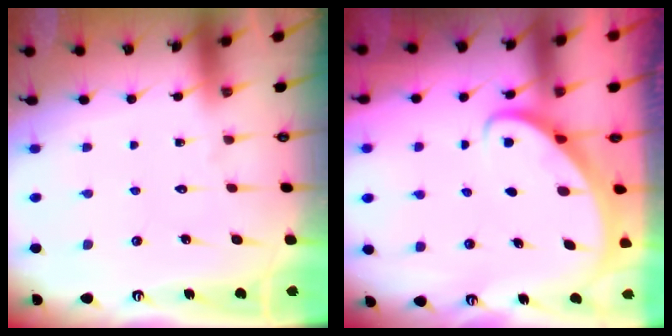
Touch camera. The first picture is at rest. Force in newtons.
{"total": 2.6, "press": 2.6, "slide": 0.2}